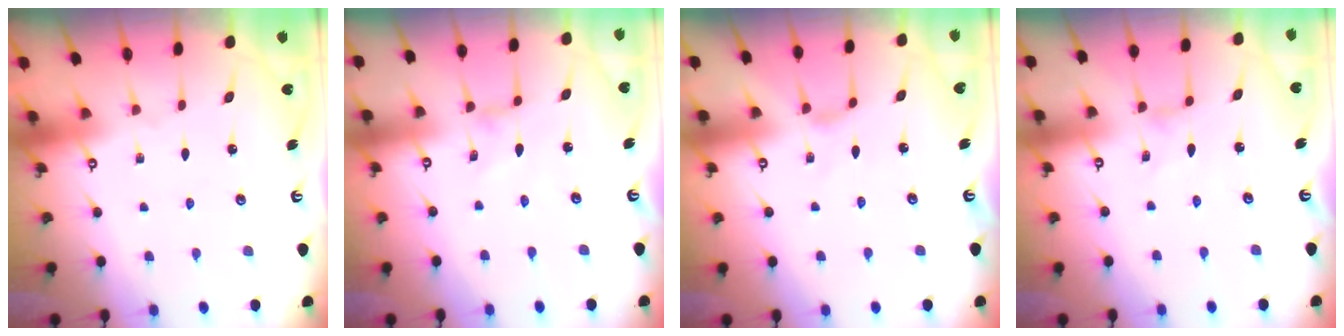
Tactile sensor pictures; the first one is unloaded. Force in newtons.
{"total": 0.0}
{"total": 0.9, "press": 0.8, "slide": 0.4}
{"total": 0.0}